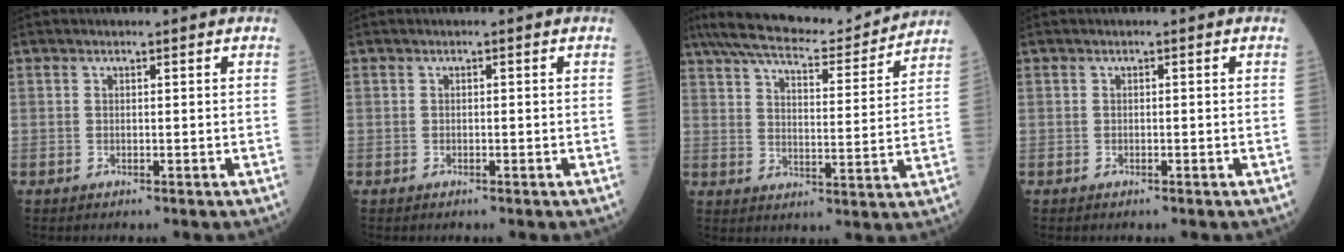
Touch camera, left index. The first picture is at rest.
{"total": 0.0}
{"total": 17.8, "force": [15.5, 3.4, 8.0], "torque": [-0.134, 0.020, 0.223]}
{"total": 0.0}